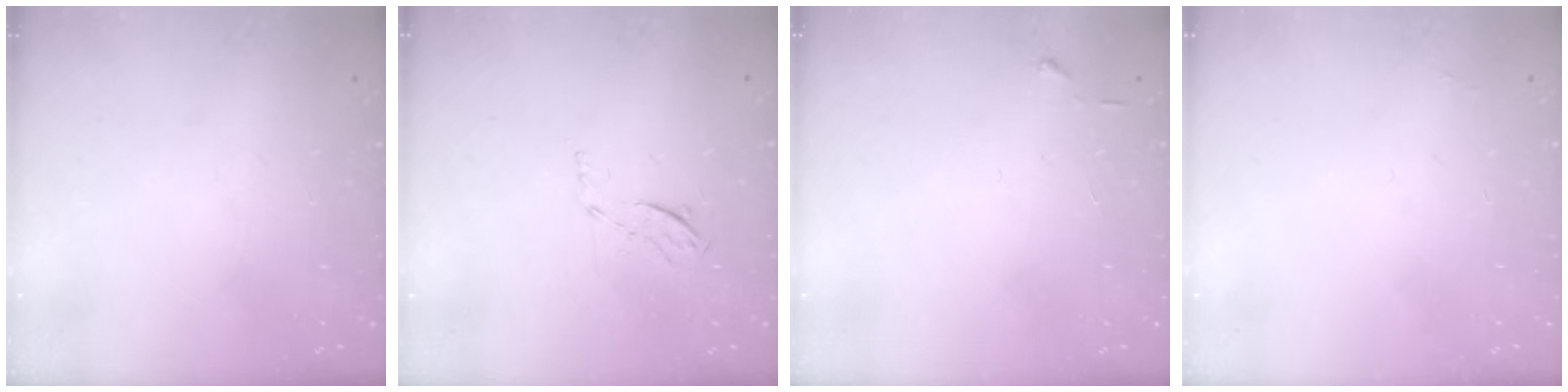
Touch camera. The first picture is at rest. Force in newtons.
{"total": 5.7, "press": 5.6, "slide": 1.2}
{"total": 3.0, "press": 2.9, "slide": 0.4}
{"total": 1.9, "press": 1.9, "slide": 0.3}